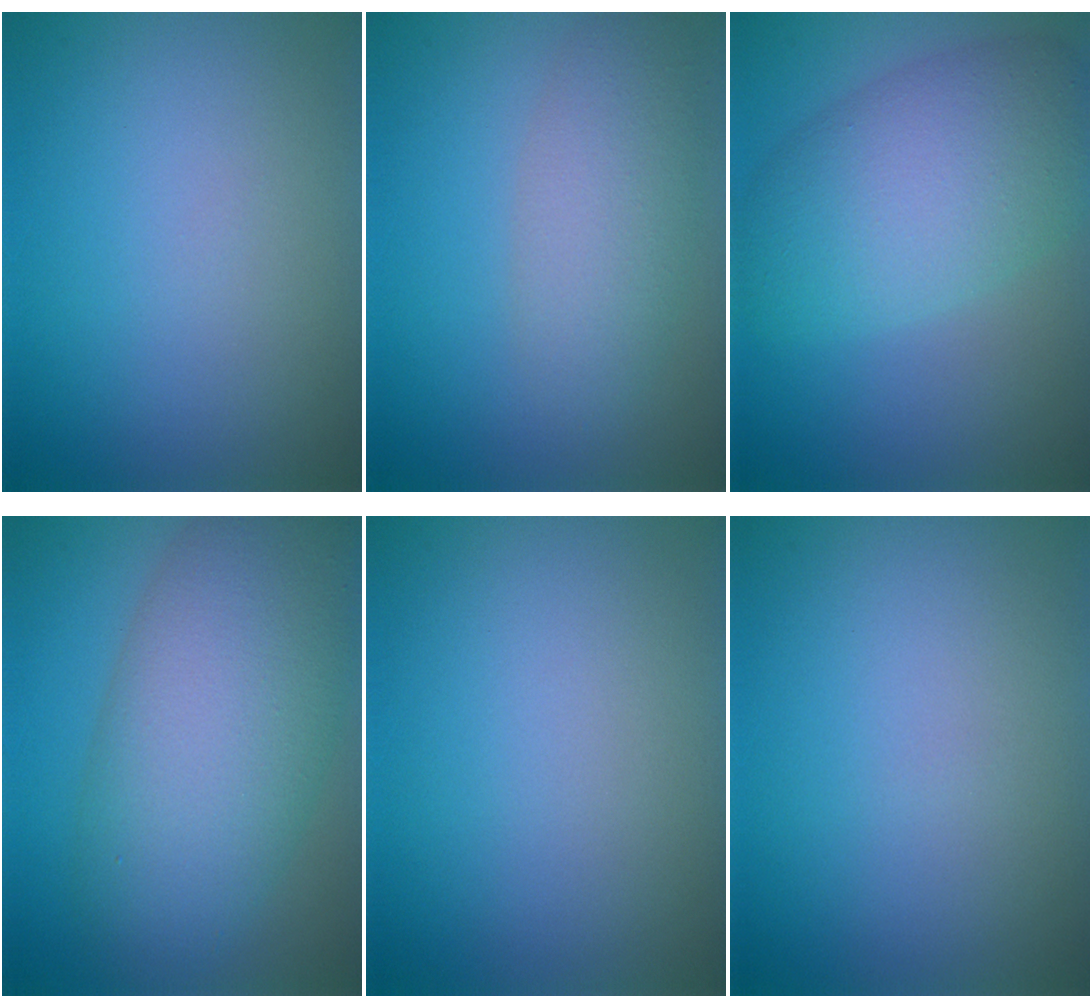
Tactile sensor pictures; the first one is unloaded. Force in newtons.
{"total": 3.9, "press": 3.9, "slide": 0.1}
{"total": 7.7, "press": 7.7, "slide": 0.3}
{"total": 10.5, "press": 10.5, "slide": 0.6}
{"total": 0.0}
{"total": 0.0}